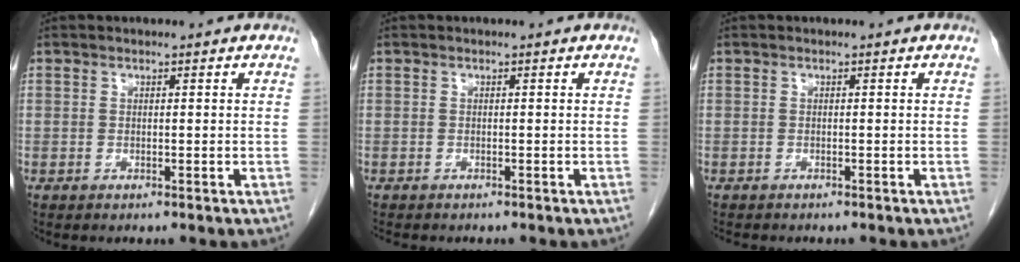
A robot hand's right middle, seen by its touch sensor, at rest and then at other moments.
{"total": 2.1, "force": [-1.8, 0.6, 0.8], "torque": [-0.020, -0.007, -0.022]}
{"total": 2.1, "force": [-1.9, 0.6, 0.8], "torque": [-0.019, -0.007, -0.023]}